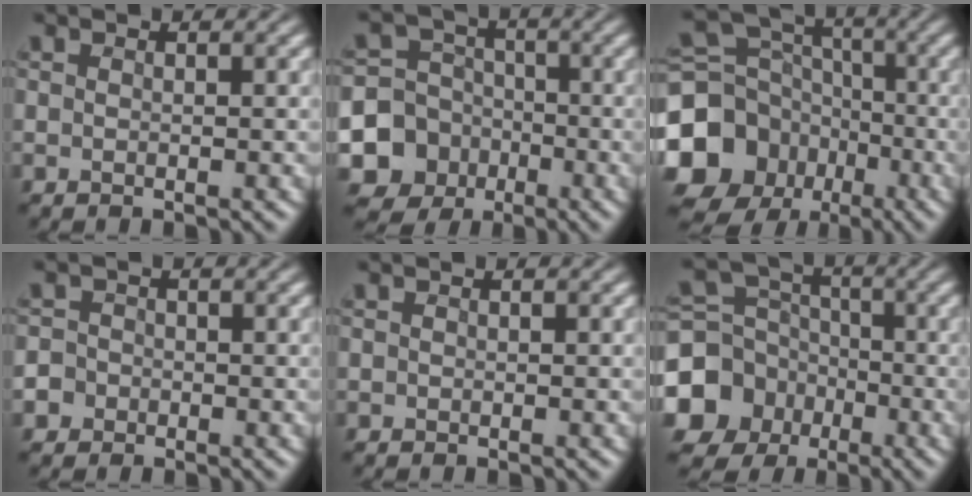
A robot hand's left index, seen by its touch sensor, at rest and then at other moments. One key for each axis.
{"total": 10.0, "fx": -3.8, "fy": 9.1, "fz": 1.8, "tx": -0.039, "ty": -0.021, "tz": -0.092}
{"total": 13.7, "fx": -5.2, "fy": 11.7, "fz": 4.7, "tx": -0.130, "ty": -0.029, "tz": -0.117}
{"total": 2.6, "fx": -1.3, "fy": 2.2, "fz": 0.4, "tx": 0.005, "ty": 0.003, "tz": -0.031}
{"total": 0.0}
{"total": 9.9, "fx": -4.2, "fy": 8.6, "fz": 2.6, "tx": -0.075, "ty": -0.020, "tz": -0.102}